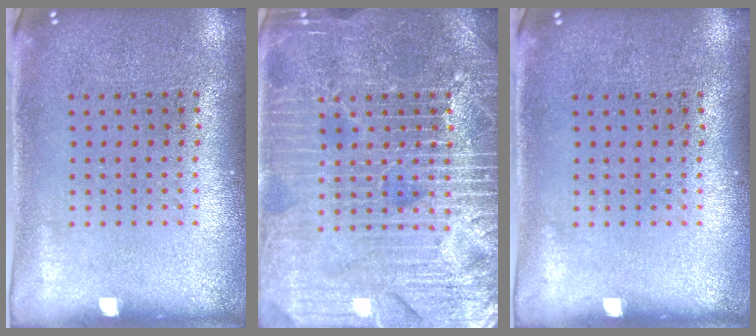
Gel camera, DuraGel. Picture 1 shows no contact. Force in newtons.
{"total": 5.4, "press": 5.3, "slide": 0.6}
{"total": 0.0}